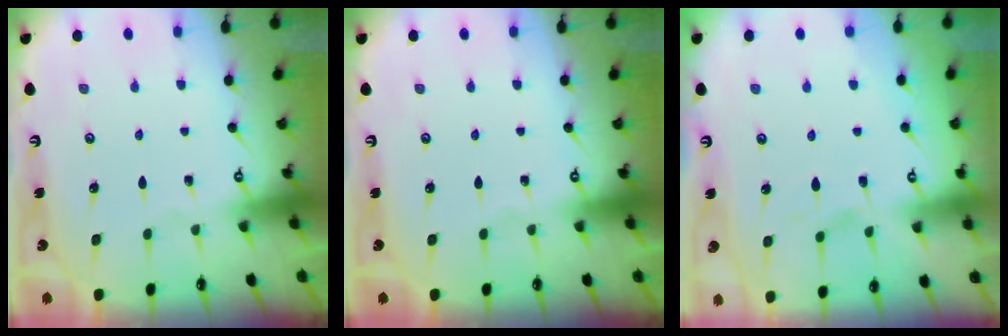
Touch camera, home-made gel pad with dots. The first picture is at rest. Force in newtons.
{"total": 0.0}
{"total": 2.4, "press": 2.1, "slide": 1.1}